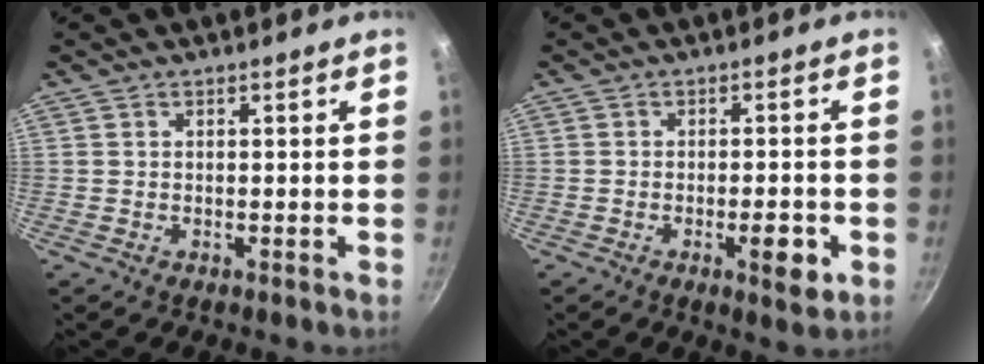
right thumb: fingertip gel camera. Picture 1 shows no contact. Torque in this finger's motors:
{"motor_torque": [1.60, 0.82, 1.19, -1.05, 0.11]}